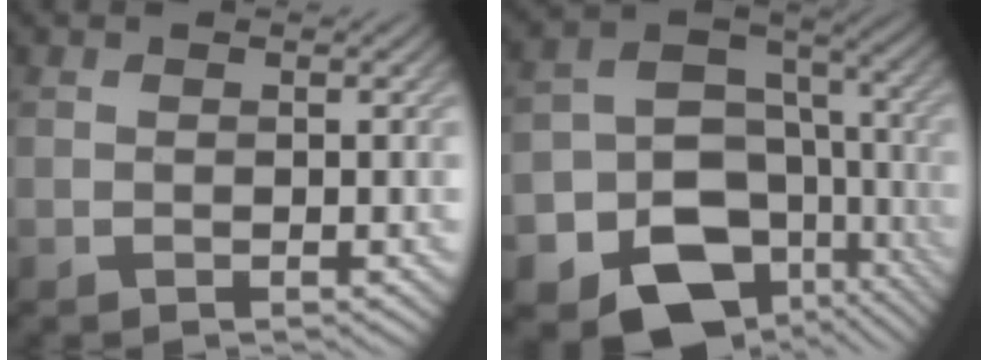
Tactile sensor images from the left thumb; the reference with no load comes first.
{"total": 17.9, "force": [-8.1, 13.6, 8.5], "torque": [-0.163, -0.047, -0.109]}